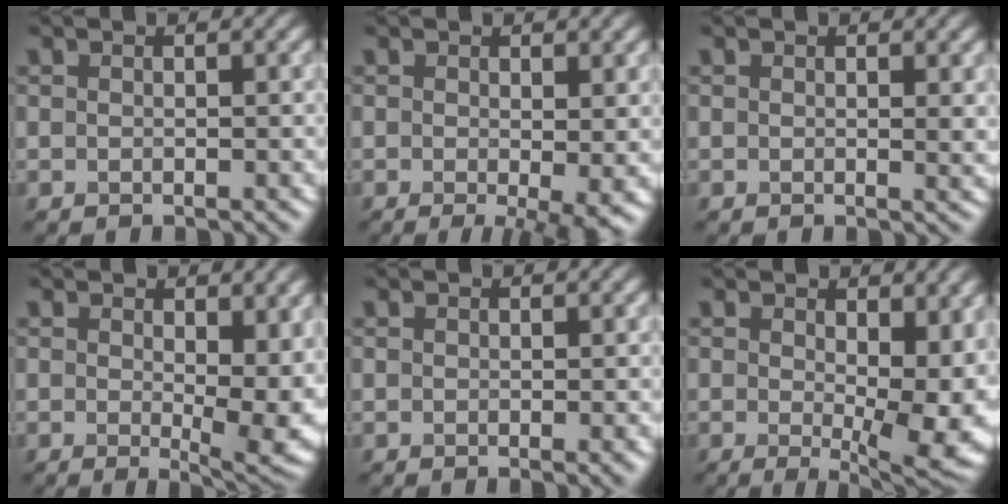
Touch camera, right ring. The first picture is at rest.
{"total": 3.5, "force": [-0.7, 0.6, 3.4], "torque": [-0.047, -0.015, -0.010]}
{"total": 1.0, "force": [0.3, 0.2, 1.0], "torque": [-0.011, -0.003, 0.005]}
{"total": 7.3, "force": [0.6, 2.9, 6.7], "torque": [-0.090, -0.018, 0.014]}
{"total": 0.9, "force": [-0.2, 0.2, 0.8], "torque": [-0.009, -0.003, -0.002]}
{"total": 9.6, "force": [0.3, 4.2, 8.6], "torque": [-0.105, -0.014, 0.012]}